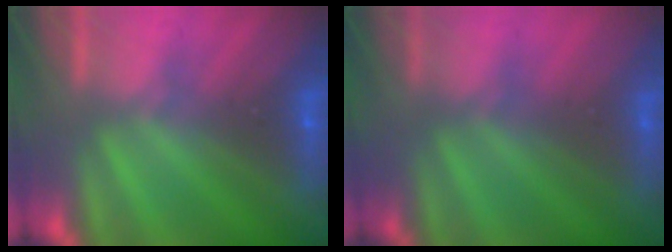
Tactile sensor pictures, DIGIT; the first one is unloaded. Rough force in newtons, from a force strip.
{"total": 2.5}